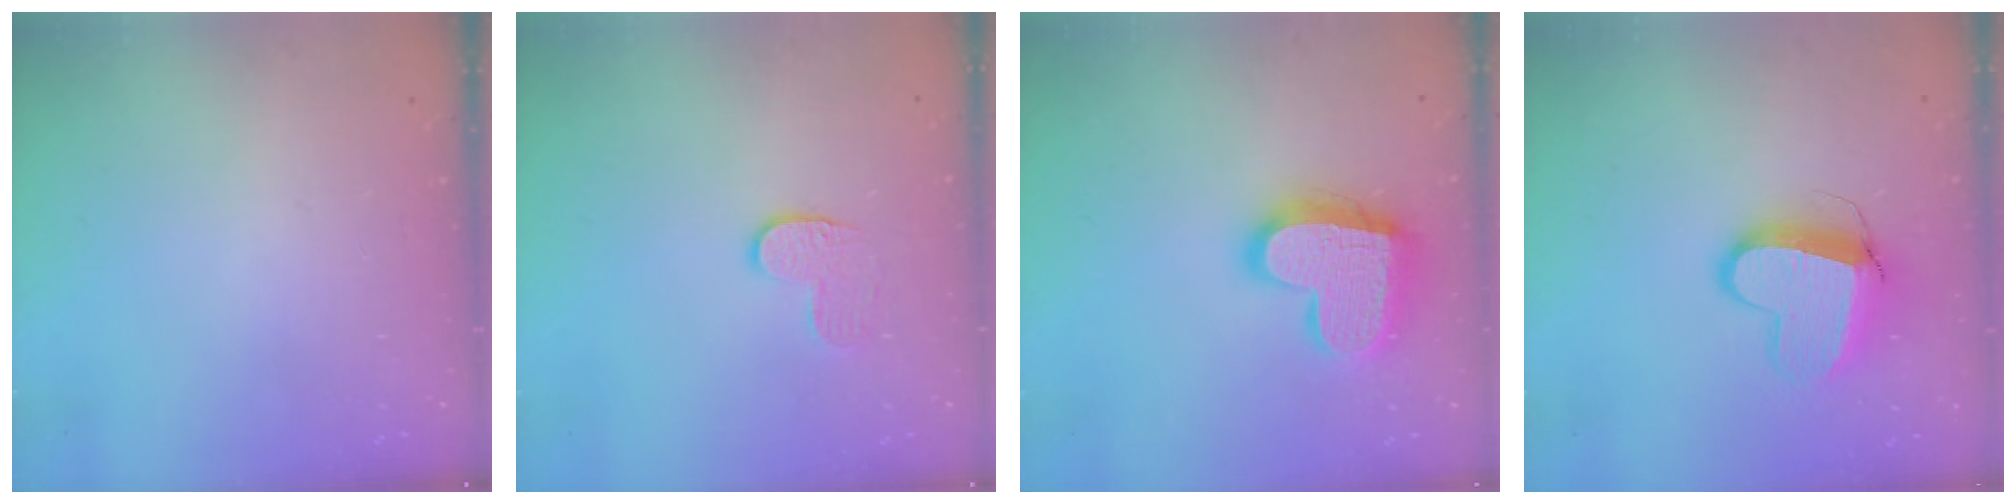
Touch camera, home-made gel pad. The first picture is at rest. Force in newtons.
{"total": 6.7, "press": 6.7, "slide": 0.5}
{"total": 18.2, "press": 18.1, "slide": 1.4}
{"total": 10.7, "press": 10.6, "slide": 1.3}